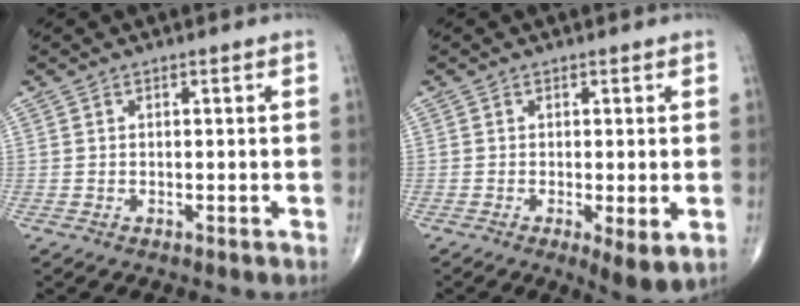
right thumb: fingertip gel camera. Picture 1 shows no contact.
{"total": 5.0, "force": [-1.1, 1.2, 4.7], "torque": [-0.082, -0.019, -0.020]}